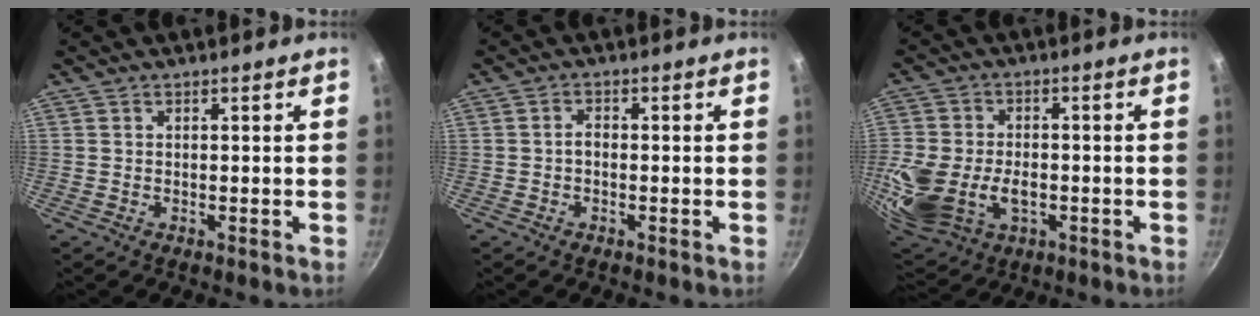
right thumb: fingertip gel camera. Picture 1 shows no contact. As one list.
[{"total": 1.6, "force": [-0.4, 1.0, 1.2], "torque": [-0.015, 0.012, -0.009]}, {"total": 16.7, "force": [-3.1, 11.6, 11.6], "torque": [-0.247, 0.005, -0.043]}]